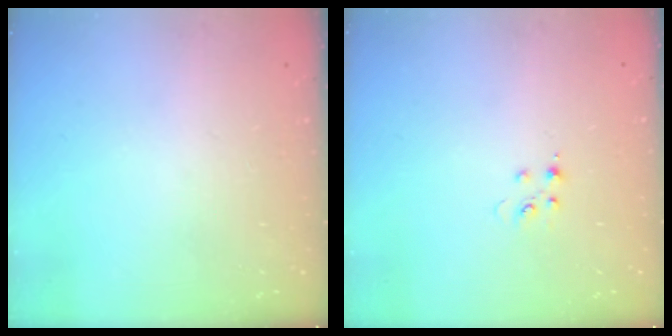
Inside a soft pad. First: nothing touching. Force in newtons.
{"total": 3.8, "press": 3.8, "slide": 0.5}